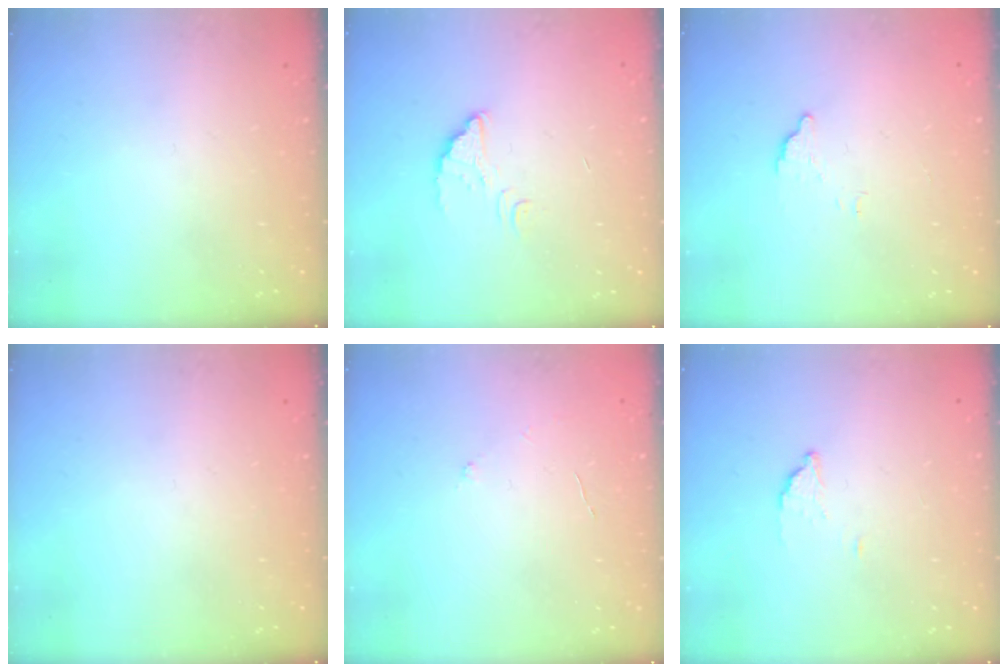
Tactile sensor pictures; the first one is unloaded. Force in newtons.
{"total": 3.1, "press": 3.1, "slide": 0.2}
{"total": 3.6, "press": 3.6, "slide": 0.2}
{"total": 0.0}
{"total": 2.8, "press": 2.8, "slide": 0.3}
{"total": 1.9, "press": 1.9, "slide": 0.1}